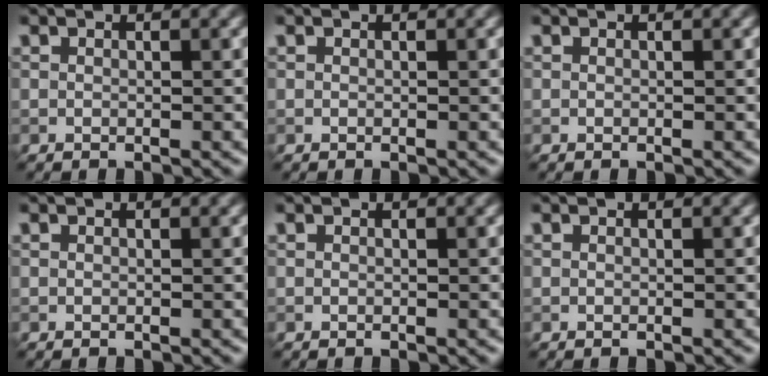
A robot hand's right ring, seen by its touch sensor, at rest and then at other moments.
{"total": 0.0}
{"total": 0.0}
{"total": 0.0}
{"total": 0.0}
{"total": 0.0}